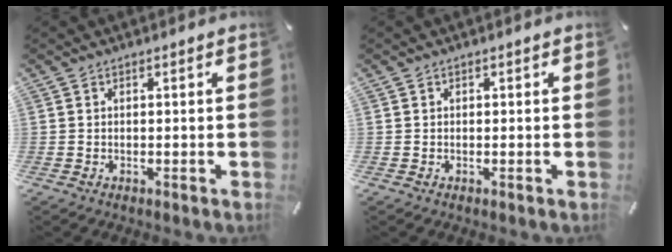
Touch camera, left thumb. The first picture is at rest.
{"total": 0.5, "force": [0.0, 0.5, 0.1], "torque": [0.000, 0.005, -0.001]}